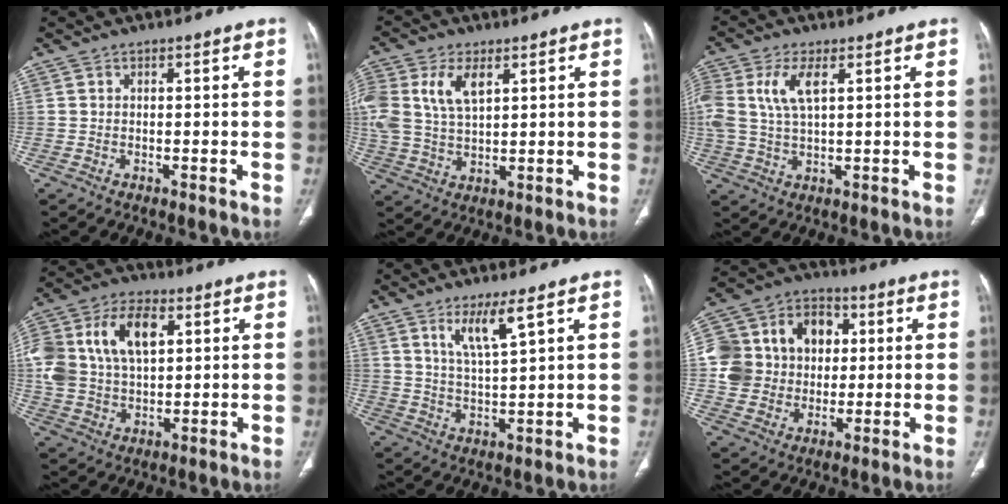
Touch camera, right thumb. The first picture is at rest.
{"total": 11.8, "force": [4.2, 6.8, 8.8], "torque": [-0.198, 0.000, 0.089]}
{"total": 7.9, "force": [2.4, 3.5, 6.7], "torque": [-0.164, 0.005, 0.052]}
{"total": 20.5, "force": [5.5, 13.2, 14.7], "torque": [-0.317, 0.024, 0.101]}
{"total": 6.5, "force": [3.9, 0.6, 5.2], "torque": [-0.102, -0.033, 0.081]}
{"total": 16.8, "force": [2.1, 14.5, 8.2], "torque": [-0.121, 0.034, 0.044]}